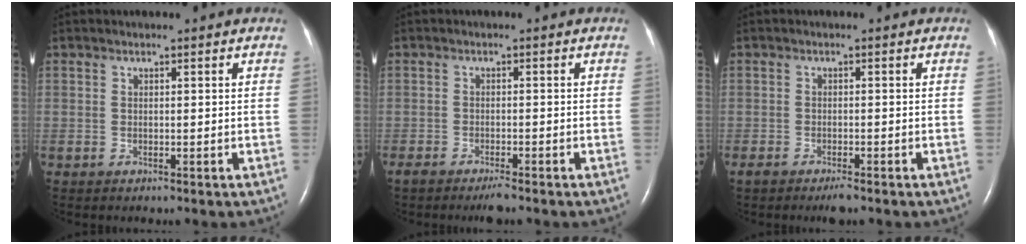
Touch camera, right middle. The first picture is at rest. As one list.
[{"total": 3.2, "force": [-2.6, 0.4, 1.9], "torque": [-0.032, -0.008, -0.040]}, {"total": 2.8, "force": [-2.1, 0.5, 1.7], "torque": [-0.031, -0.007, -0.032]}]